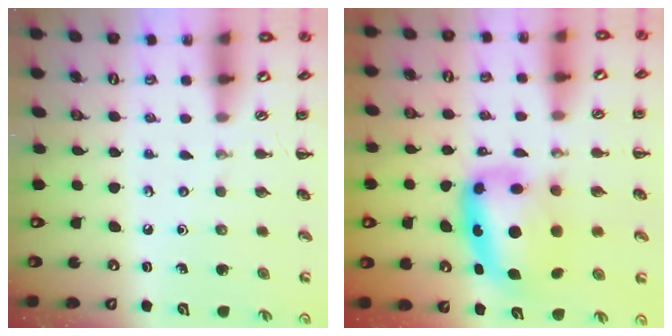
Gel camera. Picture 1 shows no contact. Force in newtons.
{"total": 11.7, "press": 11.4, "slide": 2.9}